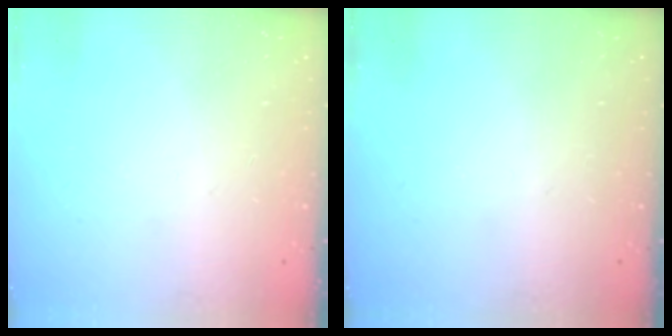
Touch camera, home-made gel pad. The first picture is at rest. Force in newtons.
{"total": 0.0}